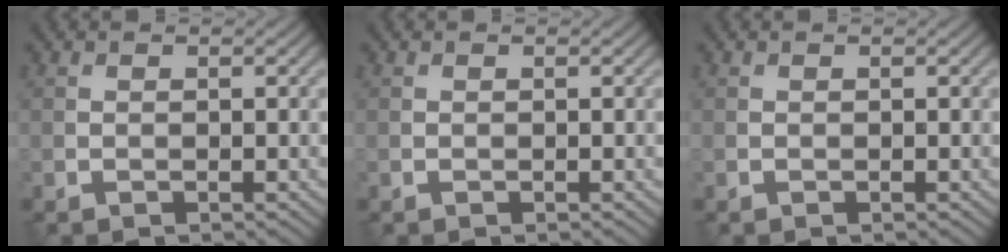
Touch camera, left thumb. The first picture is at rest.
{"total": 0.0}
{"total": 0.0}